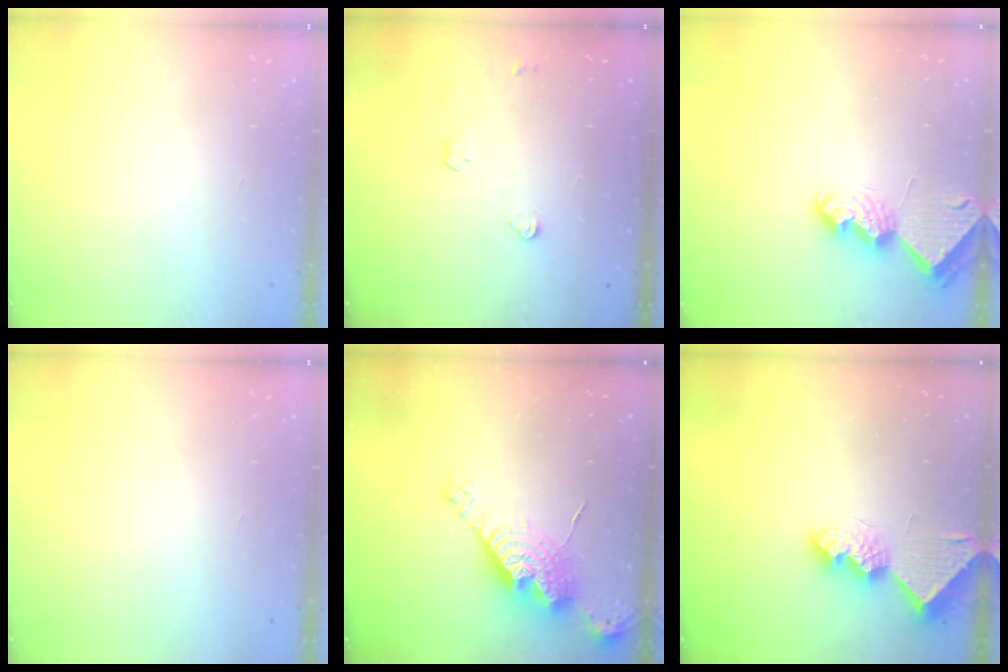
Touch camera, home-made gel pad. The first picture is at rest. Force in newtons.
{"total": 2.9, "press": 2.9, "slide": 0.4}
{"total": 8.0, "press": 8.0, "slide": 0.3}
{"total": 0.0}
{"total": 14.4, "press": 14.4, "slide": 1.3}
{"total": 10.1, "press": 10.1, "slide": 0.1}